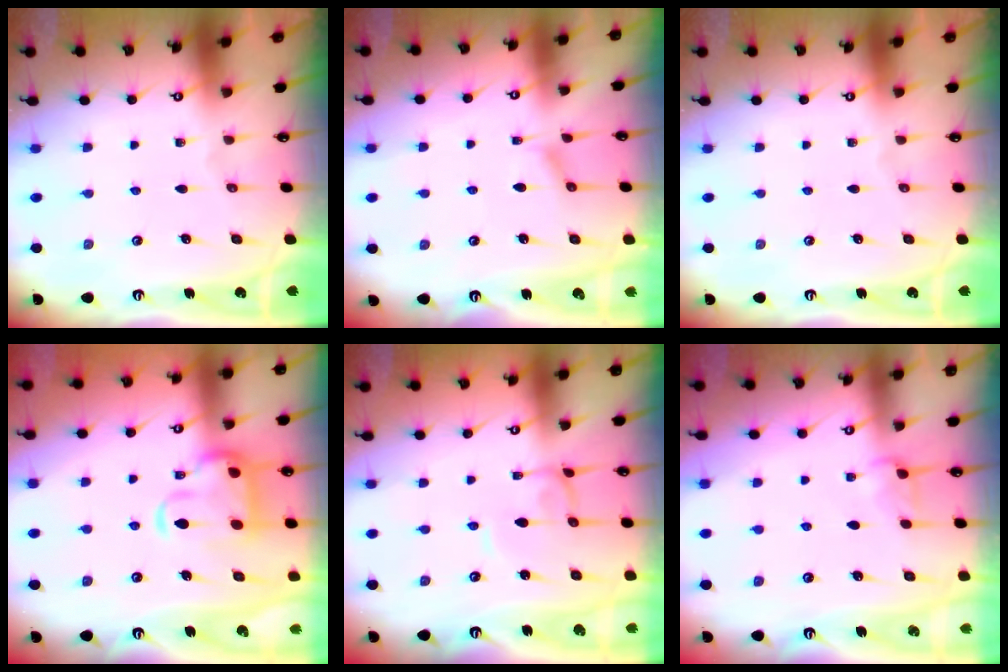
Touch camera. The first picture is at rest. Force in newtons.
{"total": 1.8, "press": 1.7, "slide": 0.5}
{"total": 0.0}
{"total": 7.0, "press": 6.8, "slide": 1.7}
{"total": 2.2, "press": 2.2, "slide": 0.1}
{"total": 2.1, "press": 2.0, "slide": 0.6}